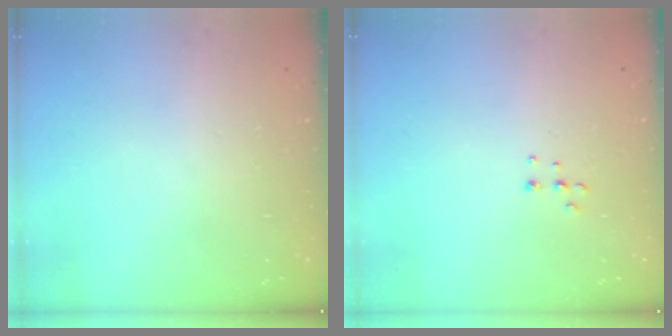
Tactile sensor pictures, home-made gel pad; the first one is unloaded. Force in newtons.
{"total": 4.4, "press": 4.4, "slide": 0.5}